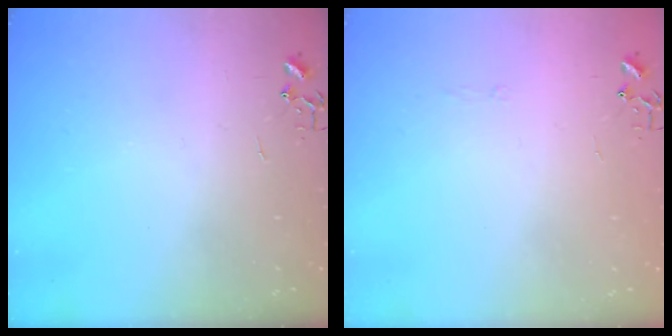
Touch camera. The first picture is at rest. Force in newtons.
{"total": 2.8, "press": 2.8, "slide": 0.5}